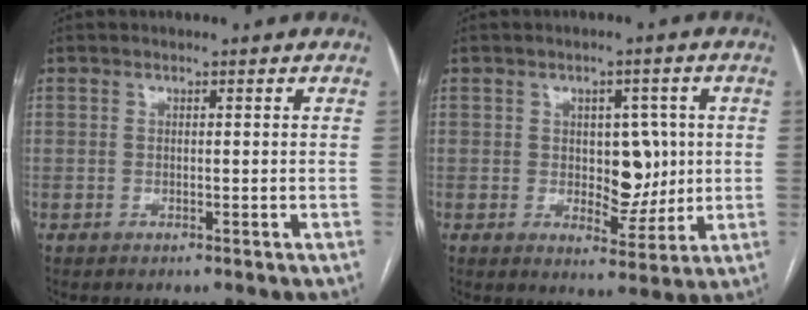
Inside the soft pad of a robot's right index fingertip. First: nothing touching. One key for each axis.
{"total": 6.9, "fx": 0.5, "fy": 4.0, "fz": 5.6, "tx": -0.070, "ty": 0.007, "tz": 0.018}